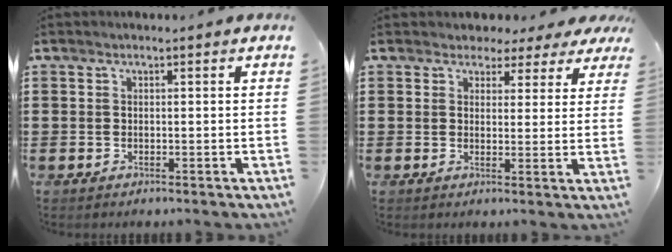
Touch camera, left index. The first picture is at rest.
{"total": 3.1, "force": [2.5, 1.9, 0.6], "torque": [-0.018, -0.003, 0.042]}